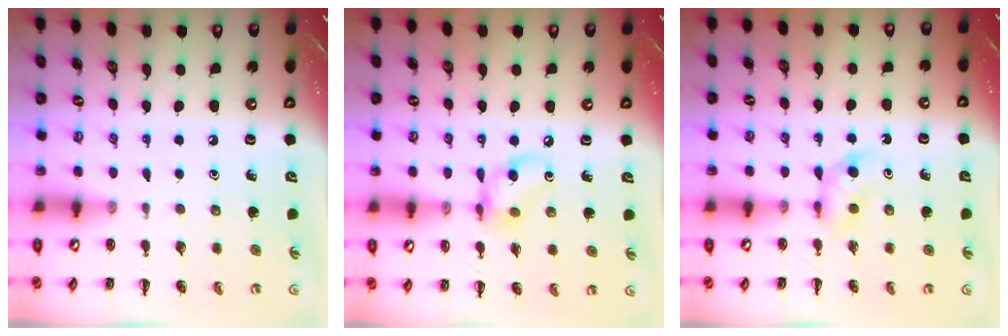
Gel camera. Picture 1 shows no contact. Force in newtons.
{"total": 8.5, "press": 8.5, "slide": 0.7}
{"total": 3.4, "press": 3.0, "slide": 1.5}